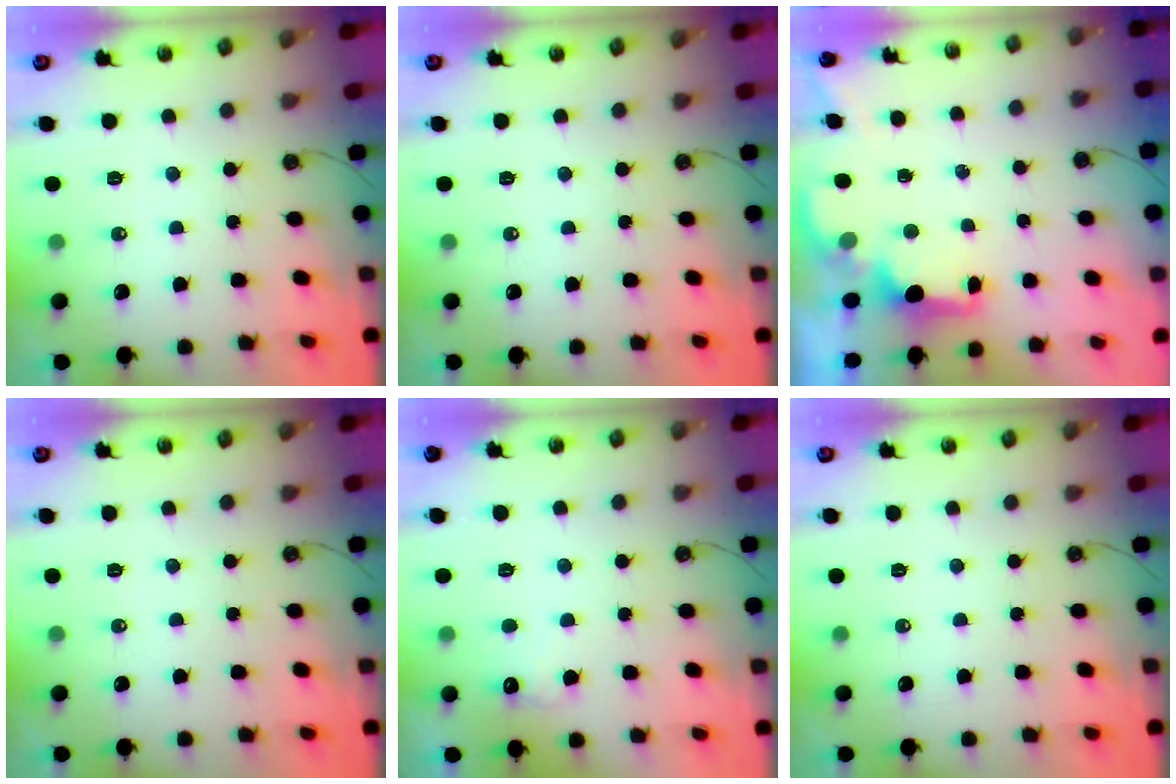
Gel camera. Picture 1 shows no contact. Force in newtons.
{"total": 0.0}
{"total": 1.9, "press": 1.7, "slide": 0.8}
{"total": 0.0}
{"total": 5.9, "press": 5.8, "slide": 1.2}
{"total": 0.0}